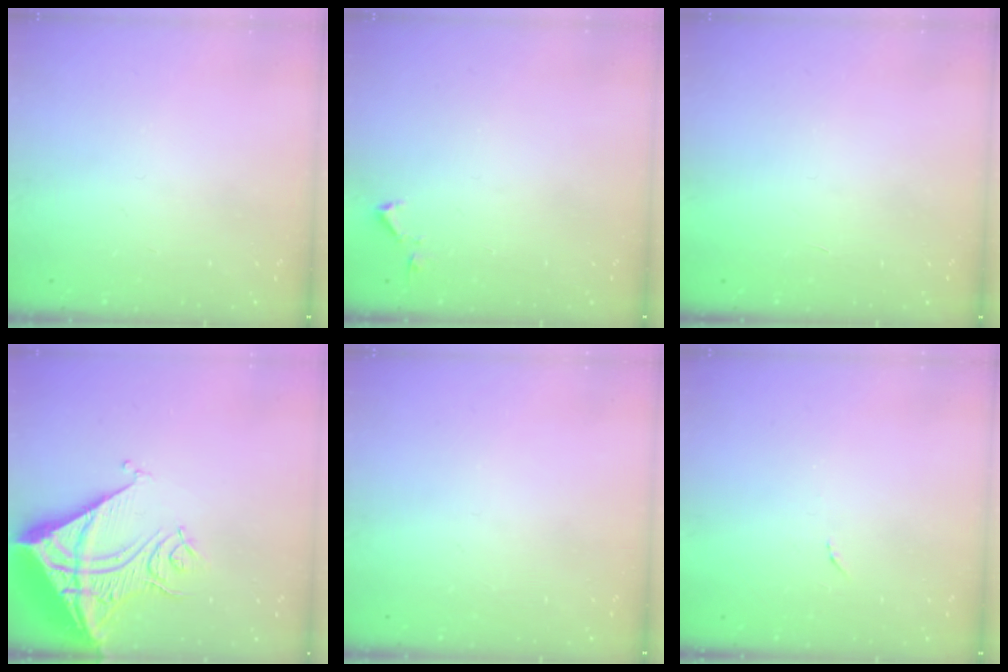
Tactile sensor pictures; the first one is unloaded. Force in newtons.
{"total": 3.1, "press": 3.1, "slide": 0.6}
{"total": 1.7, "press": 1.7, "slide": 0.1}
{"total": 18.3, "press": 18.1, "slide": 2.4}
{"total": 0.0}
{"total": 4.2, "press": 4.2, "slide": 0.3}